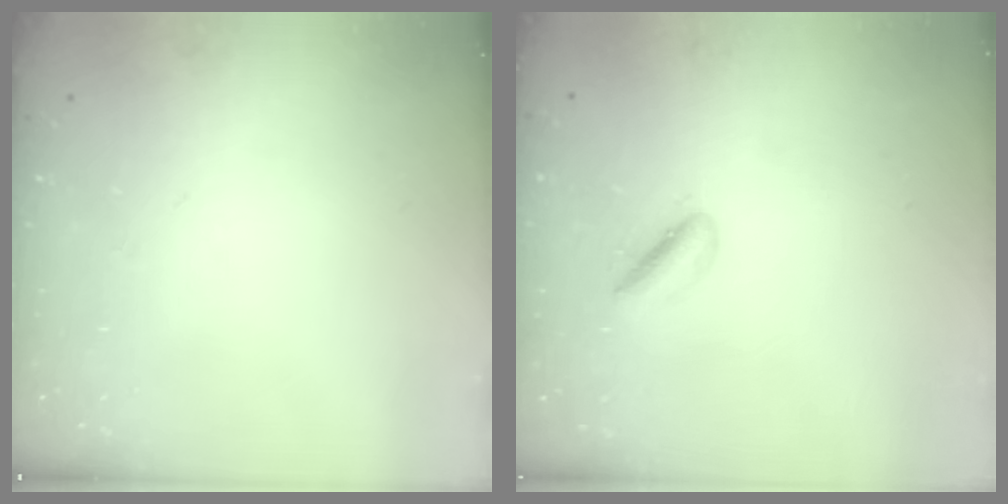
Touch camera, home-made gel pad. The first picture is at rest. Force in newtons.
{"total": 2.0, "press": 2.0, "slide": 0.3}